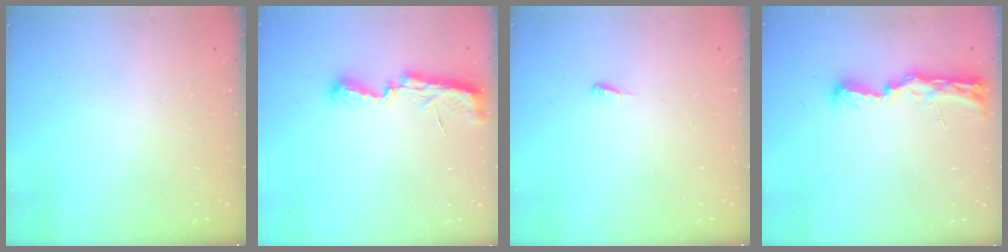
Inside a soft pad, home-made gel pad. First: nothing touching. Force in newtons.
{"total": 7.2, "press": 7.2, "slide": 0.5}
{"total": 4.4, "press": 4.4, "slide": 0.5}
{"total": 11.3, "press": 10.0, "slide": 5.1}